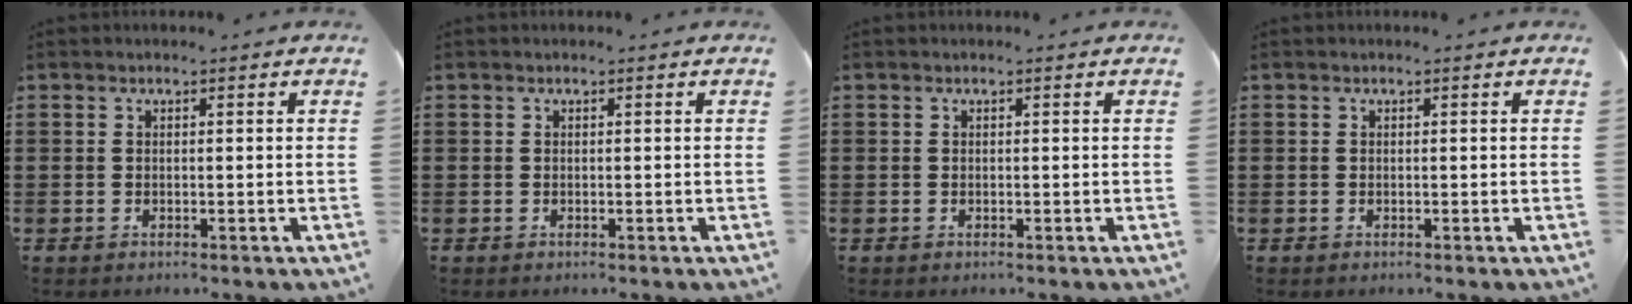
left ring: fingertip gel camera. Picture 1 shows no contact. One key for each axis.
{"total": 0.0}
{"total": 0.0}
{"total": 0.0}